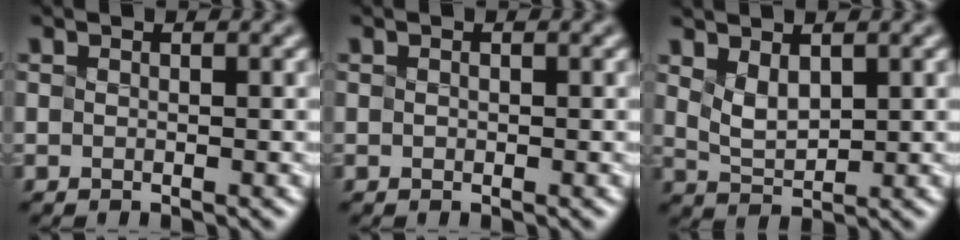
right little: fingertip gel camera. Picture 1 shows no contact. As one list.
[{"total": 0.0}, {"total": 1.4, "force": [1.0, 0.4, 1.0], "torque": [-0.040, -0.001, 0.048]}]